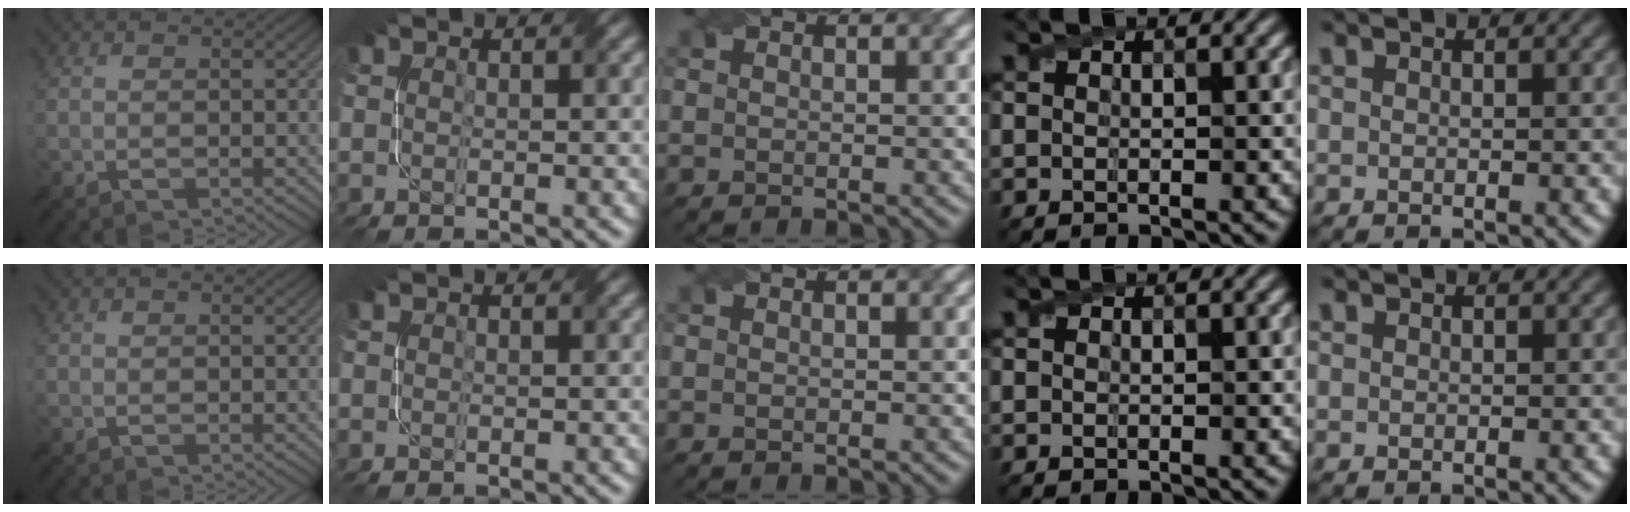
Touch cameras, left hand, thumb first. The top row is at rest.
{"middle": {"total": 1.0, "force": [-0.7, -0.4, -0.5], "torque": [0.004, 0.006, -0.006]}, "little": {"total": 0.7, "force": [0.1, -0.3, -0.6], "torque": [0.003, -0.002, 0.006]}}